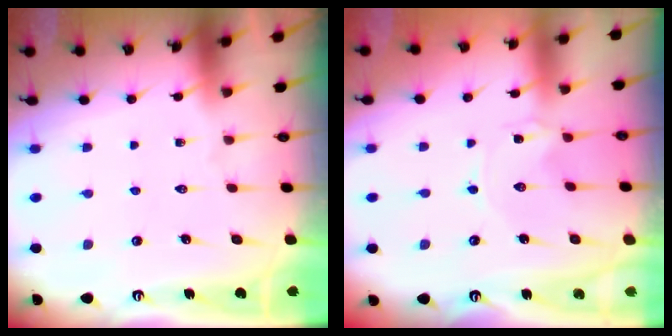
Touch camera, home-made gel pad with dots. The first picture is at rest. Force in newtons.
{"total": 0.0}